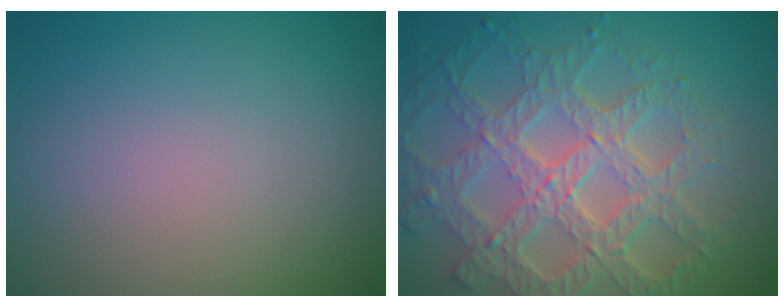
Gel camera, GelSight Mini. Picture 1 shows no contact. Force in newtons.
{"total": 8.0, "press": 6.1, "slide": 5.2}